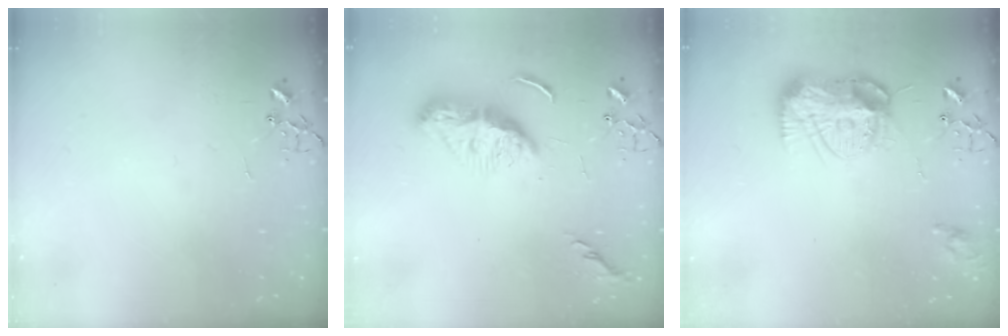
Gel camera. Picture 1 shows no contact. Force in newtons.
{"total": 10.5, "press": 10.4, "slide": 1.1}
{"total": 14.6, "press": 14.6, "slide": 1.5}